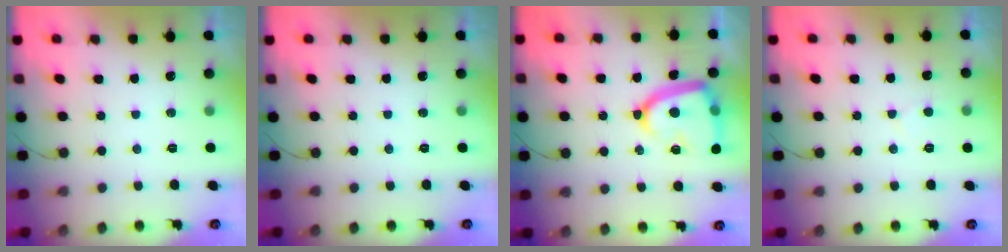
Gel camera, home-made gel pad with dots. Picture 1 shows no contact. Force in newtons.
{"total": 0.0}
{"total": 16.1, "press": 16.1, "slide": 1.6}
{"total": 2.6, "press": 2.5, "slide": 0.3}